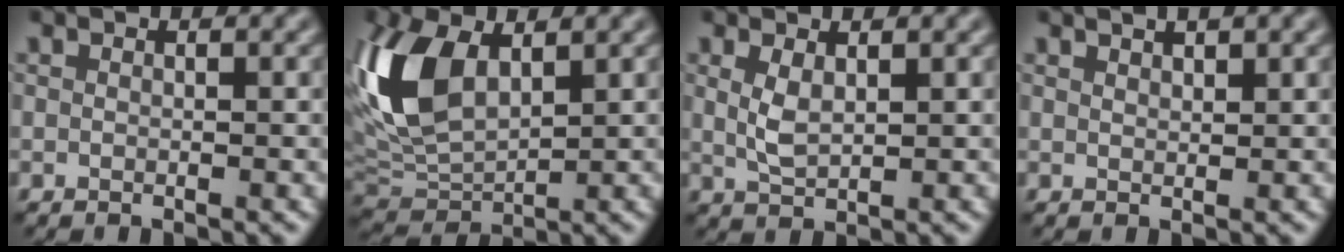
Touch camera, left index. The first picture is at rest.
{"total": 8.8, "force": [2.3, 5.0, 6.9], "torque": [-0.165, 0.008, 0.037]}
{"total": 2.2, "force": [0.8, 0.9, 1.8], "torque": [-0.045, -0.002, 0.020]}
{"total": 1.8, "force": [1.4, 0.4, 1.1], "torque": [-0.009, -0.001, 0.021]}